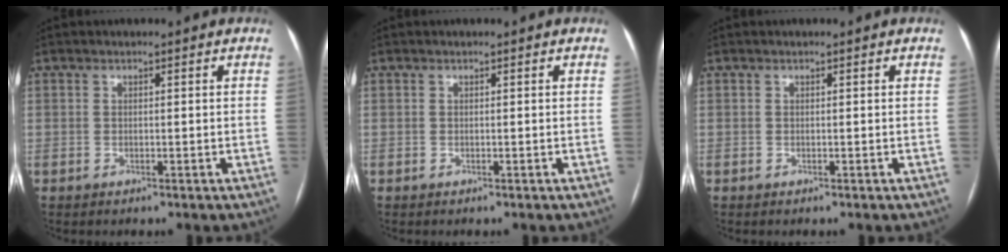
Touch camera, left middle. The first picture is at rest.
{"total": 0.0}
{"total": 0.0}